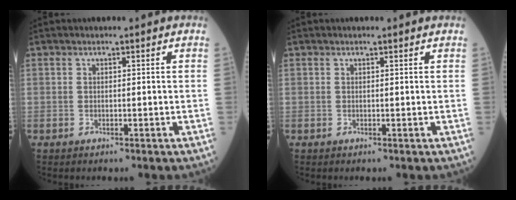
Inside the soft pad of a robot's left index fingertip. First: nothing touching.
{"total": 1.3, "force": [1.2, 0.0, 0.4], "torque": [-0.011, 0.008, 0.015]}